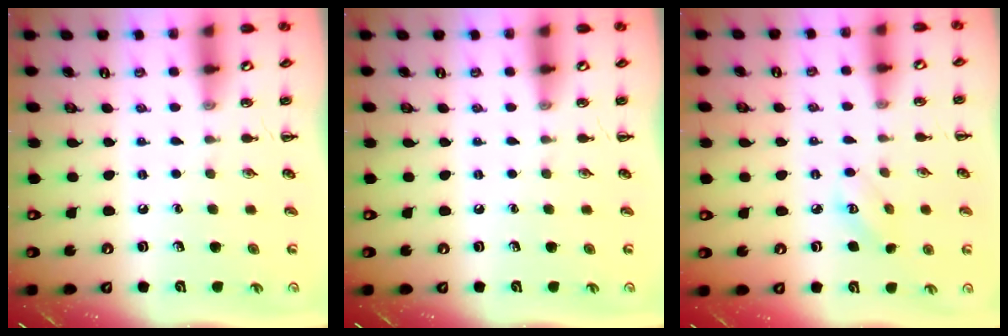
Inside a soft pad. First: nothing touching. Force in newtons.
{"total": 0.0}
{"total": 3.8, "press": 3.7, "slide": 0.9}